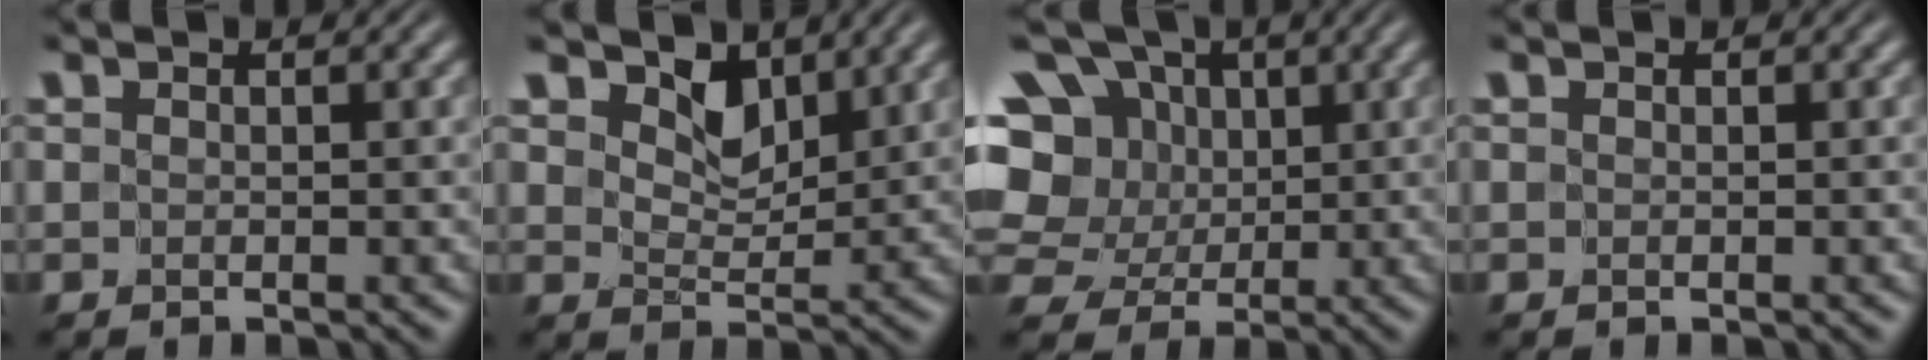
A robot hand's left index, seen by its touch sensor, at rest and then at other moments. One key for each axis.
{"total": 3.3, "fx": 2.4, "fy": 1.8, "fz": 1.4, "tx": -0.037, "ty": -0.010, "tz": 0.035}
{"total": 10.2, "fx": 2.5, "fy": 8.6, "fz": 4.8, "tx": -0.099, "ty": 0.039, "tz": 0.014}
{"total": 0.0}